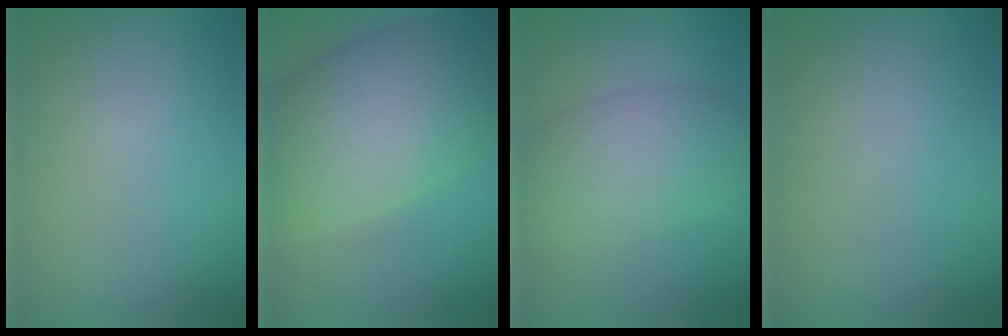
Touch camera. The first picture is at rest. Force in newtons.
{"total": 12.2, "press": 12.2, "slide": 0.5}
{"total": 6.2, "press": 6.2, "slide": 0.1}
{"total": 0.0}